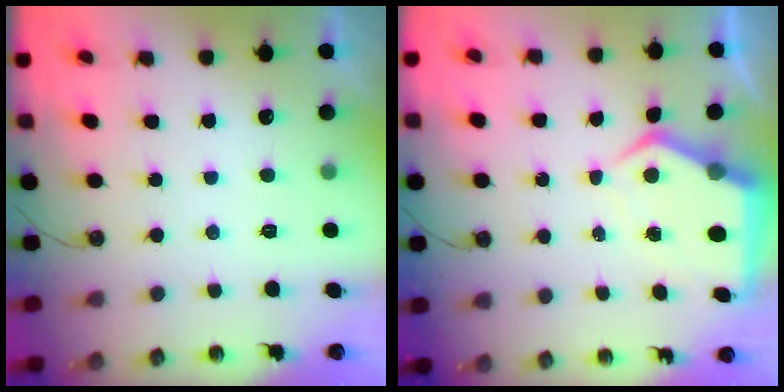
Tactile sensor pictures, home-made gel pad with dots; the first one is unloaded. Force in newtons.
{"total": 7.1, "press": 7.1, "slide": 0.6}